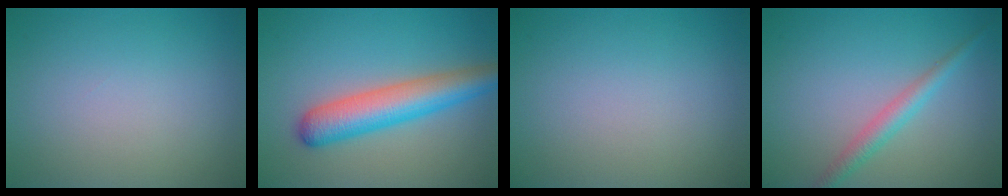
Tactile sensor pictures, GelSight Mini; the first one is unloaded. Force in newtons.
{"total": 5.9, "press": 5.9, "slide": 0.2}
{"total": 0.0}
{"total": 2.3, "press": 2.3, "slide": 0.1}